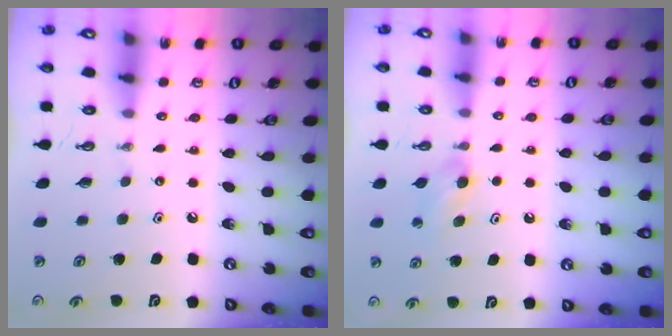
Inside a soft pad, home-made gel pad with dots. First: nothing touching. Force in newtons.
{"total": 4.3, "press": 4.2, "slide": 0.9}